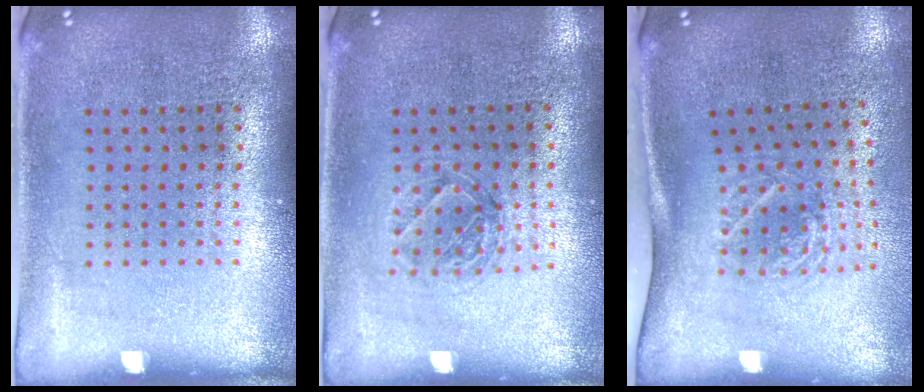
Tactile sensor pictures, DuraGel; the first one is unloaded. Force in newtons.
{"total": 1.2, "press": 1.1, "slide": 0.5}
{"total": 1.8, "press": 1.3, "slide": 1.3}